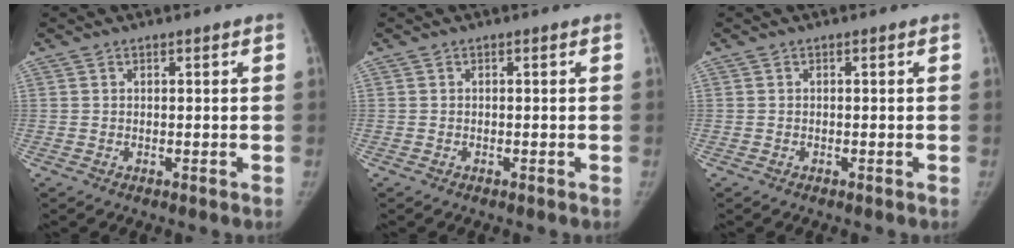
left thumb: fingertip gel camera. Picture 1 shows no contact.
{"total": 0.0}
{"total": 0.0}